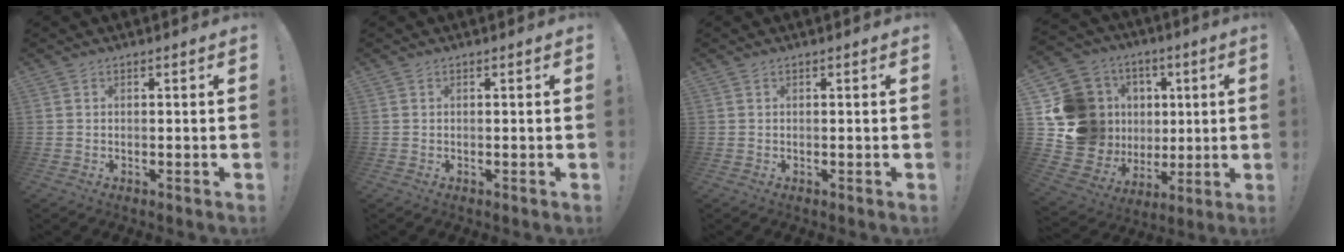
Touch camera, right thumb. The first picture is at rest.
{"total": 0.0}
{"total": 0.0}
{"total": 21.7, "force": [3.8, 18.9, 10.0], "torque": [-0.188, -0.026, 0.135]}